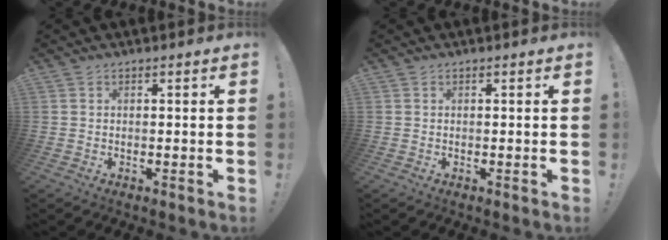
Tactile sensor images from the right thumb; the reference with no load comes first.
{"total": 0.0}